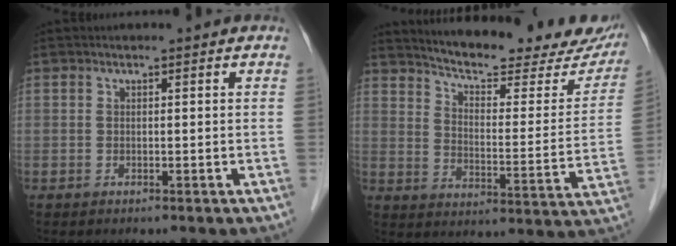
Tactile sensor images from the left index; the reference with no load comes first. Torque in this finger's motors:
{"motor_torque": [0.63, -0.74, 0.27, 0.05]}